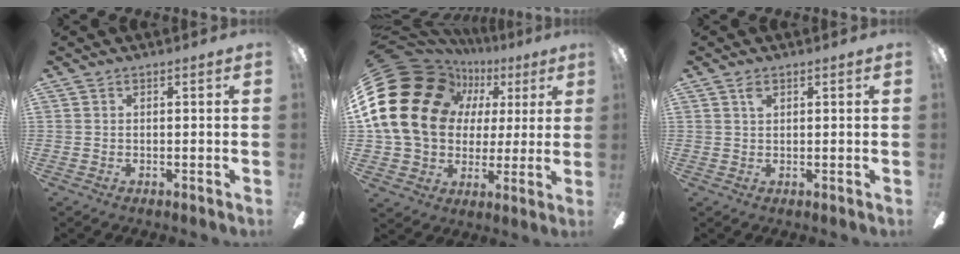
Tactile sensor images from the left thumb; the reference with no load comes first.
{"total": 25.2, "force": [5.9, 20.6, 13.2], "torque": [-0.279, -0.022, 0.133]}
{"total": 1.5, "force": [0.9, 0.8, 0.9], "torque": [-0.022, 0.002, 0.017]}